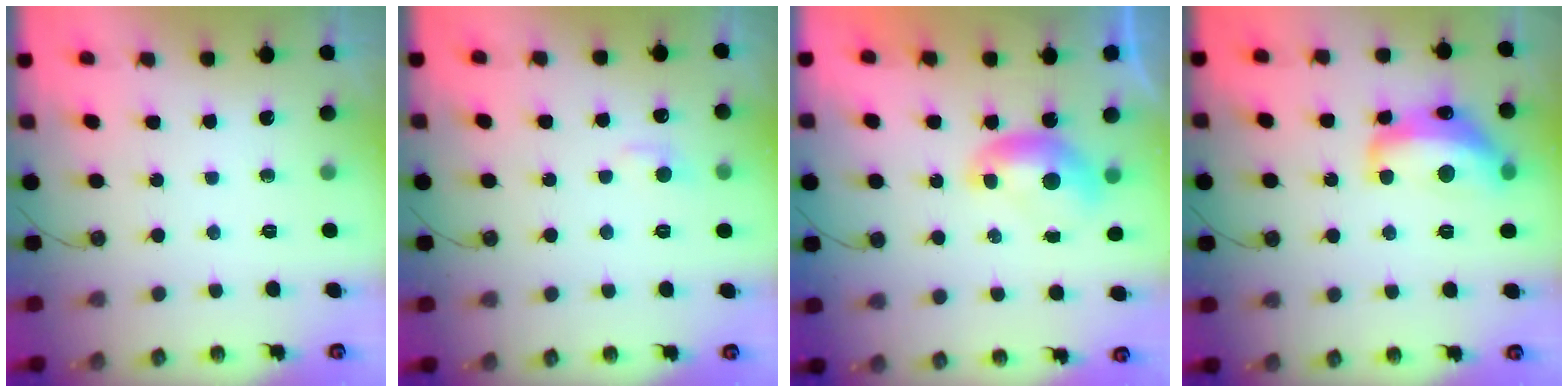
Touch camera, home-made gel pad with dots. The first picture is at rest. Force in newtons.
{"total": 1.9, "press": 1.8, "slide": 0.6}
{"total": 0.0}
{"total": 10.2, "press": 10.2, "slide": 1.0}